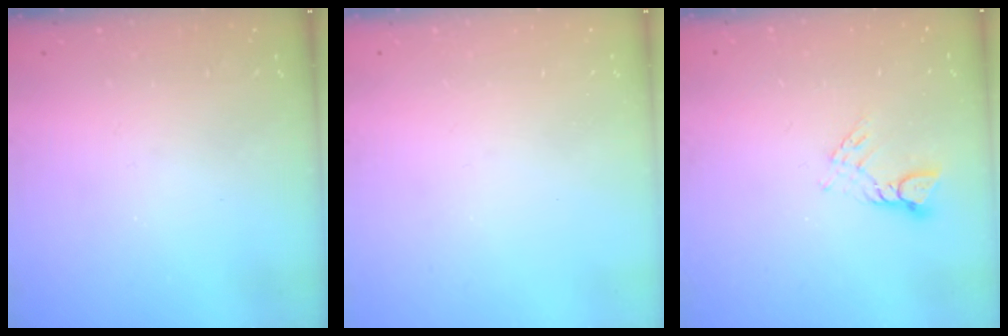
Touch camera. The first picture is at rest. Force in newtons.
{"total": 0.0}
{"total": 3.8, "press": 3.8, "slide": 0.2}